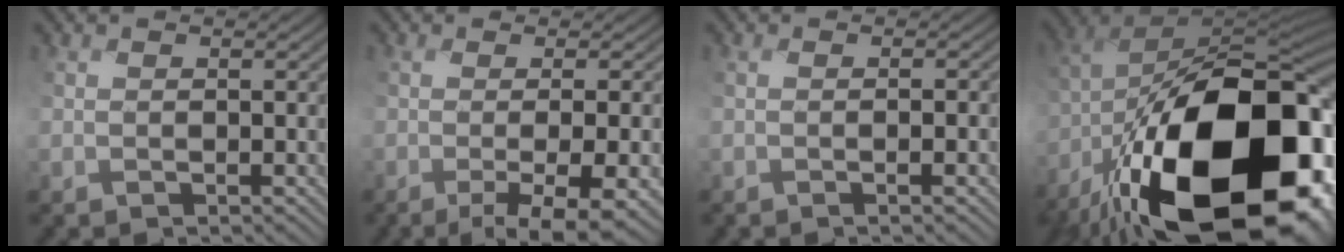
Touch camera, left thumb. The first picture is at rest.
{"total": 6.9, "force": [-2.7, 0.8, 6.3], "torque": [-0.093, 0.002, -0.024]}
{"total": 1.5, "force": [-0.3, -0.4, 1.5], "torque": [-0.026, 0.006, -0.003]}
{"total": 21.9, "force": [-10.7, 9.8, 16.5], "torque": [-0.294, -0.044, -0.148]}